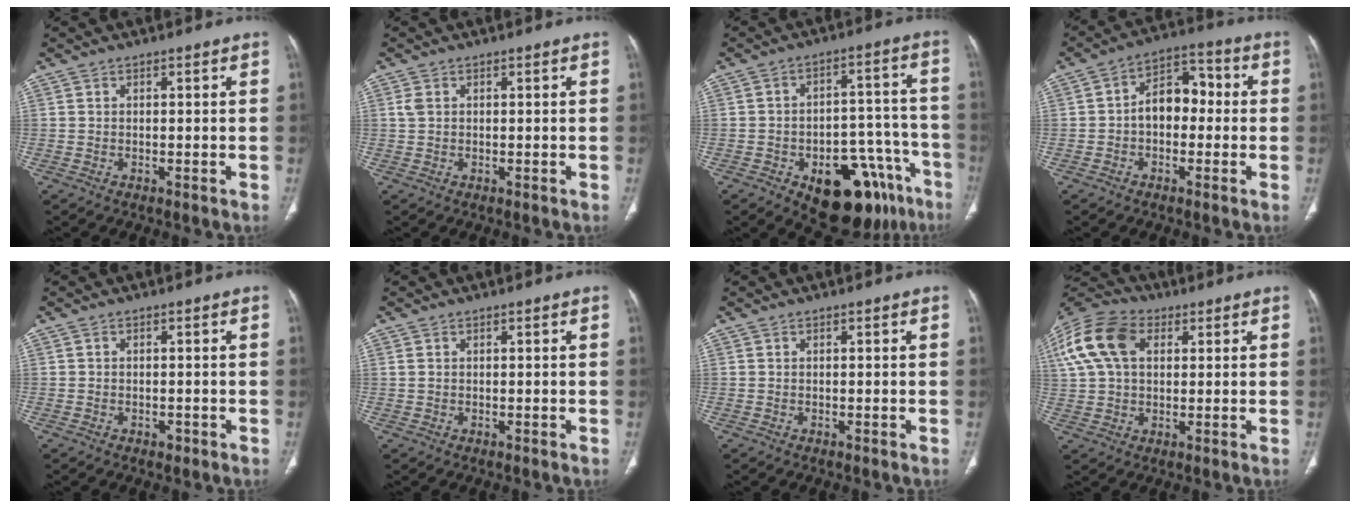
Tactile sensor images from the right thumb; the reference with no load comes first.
{"total": 1.4, "force": [0.4, 0.9, 0.9], "torque": [-0.025, 0.006, 0.014]}
{"total": 20.1, "force": [-10.9, 10.6, 13.1], "torque": [-0.101, 0.082, -0.140]}
{"total": 8.9, "force": [-0.6, 6.0, 6.5], "torque": [-0.073, 0.037, -0.022]}
{"total": 1.2, "force": [-0.6, 0.9, 0.5], "torque": [-0.004, 0.002, -0.007]}
{"total": 0.8, "force": [0.3, 0.6, 0.4], "torque": [-0.009, 0.005, 0.009]}
{"total": 0.0}
{"total": 18.2, "force": [6.0, 12.1, 12.2], "torque": [-0.273, 0.032, 0.106]}